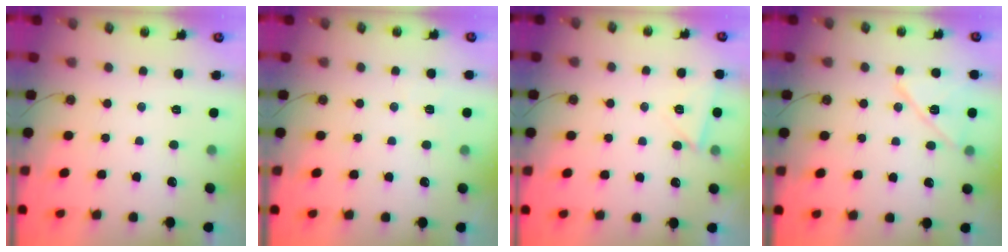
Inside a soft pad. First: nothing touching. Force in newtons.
{"total": 3.2, "press": 3.1, "slide": 0.7}
{"total": 3.8, "press": 3.7, "slide": 0.9}
{"total": 12.1, "press": 10.4, "slide": 6.2}